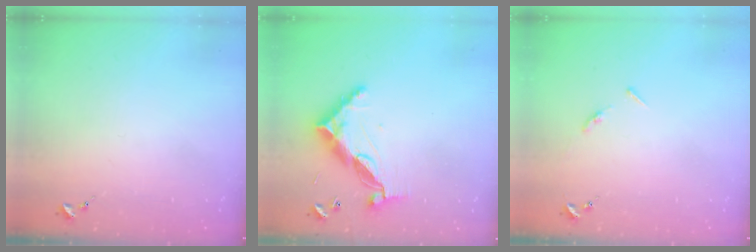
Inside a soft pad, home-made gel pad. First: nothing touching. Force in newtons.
{"total": 11.5, "press": 11.4, "slide": 1.0}
{"total": 4.5, "press": 4.4, "slide": 0.5}